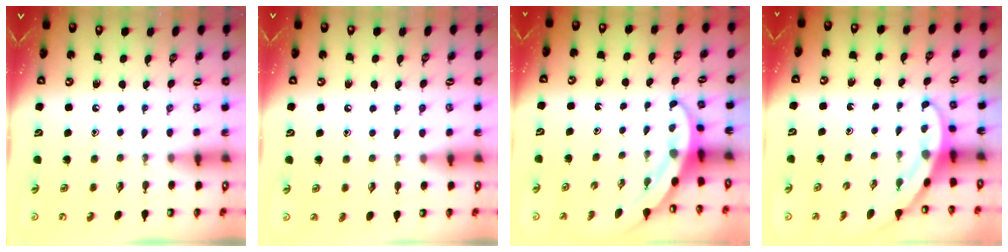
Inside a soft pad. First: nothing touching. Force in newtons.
{"total": 3.5, "press": 3.4, "slide": 0.4}
{"total": 3.3, "press": 3.3, "slide": 0.1}
{"total": 3.2, "press": 3.2, "slide": 0.1}